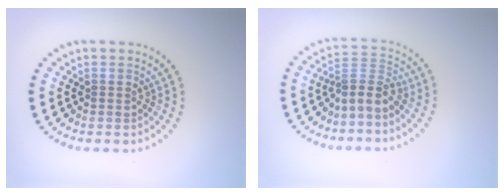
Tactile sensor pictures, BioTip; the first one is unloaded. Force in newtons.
{"total": 3.0, "press": 2.1, "slide": 2.1}